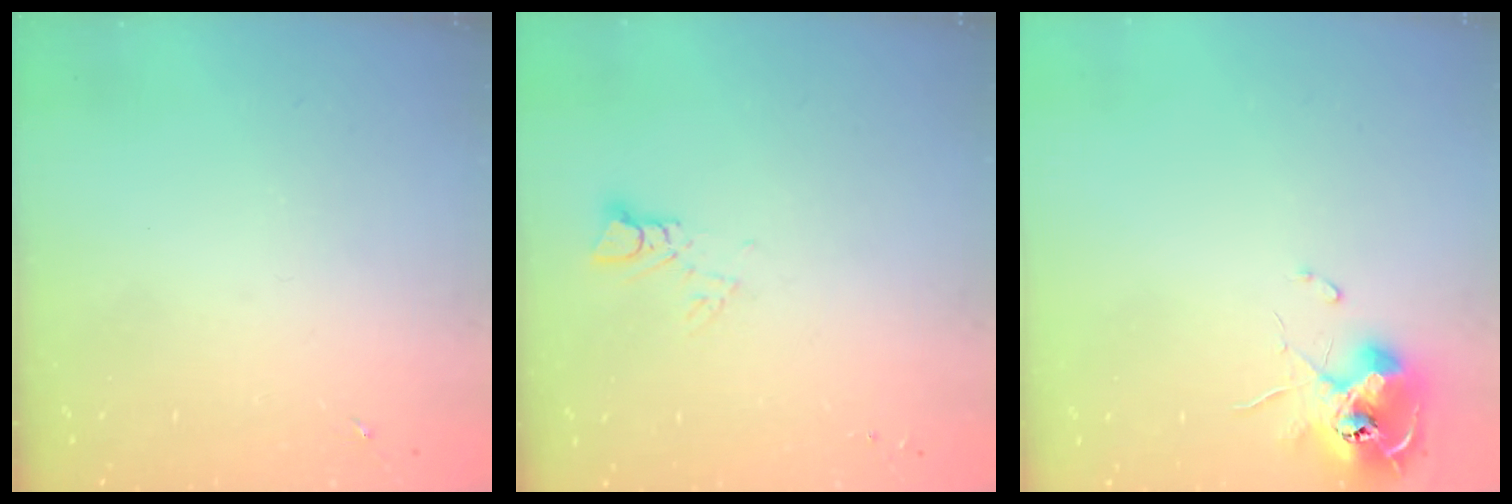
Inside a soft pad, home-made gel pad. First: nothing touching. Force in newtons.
{"total": 3.6, "press": 3.6, "slide": 0.1}
{"total": 11.3, "press": 11.3, "slide": 0.6}